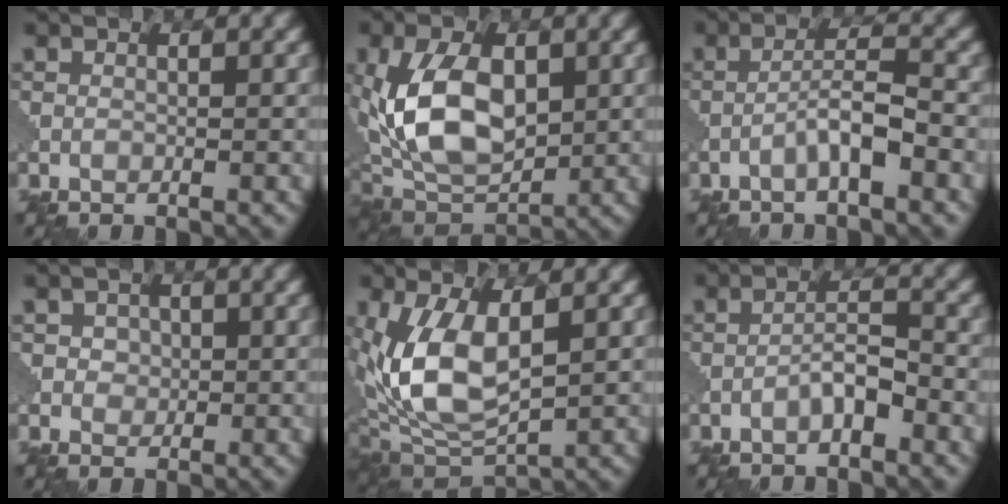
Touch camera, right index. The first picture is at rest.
{"total": 9.8, "force": [0.7, 5.8, 7.9], "torque": [-0.161, 0.009, 0.009]}
{"total": 3.6, "force": [-1.7, 0.5, 3.2], "torque": [-0.056, 0.016, -0.036]}
{"total": 1.7, "force": [0.4, 1.4, 0.7], "torque": [-0.012, 0.003, 0.004]}
{"total": 9.0, "force": [1.0, 4.6, 7.7], "torque": [-0.166, 0.003, 0.019]}
{"total": 2.7, "force": [-1.5, 0.6, 2.1], "torque": [-0.039, 0.012, -0.032]}